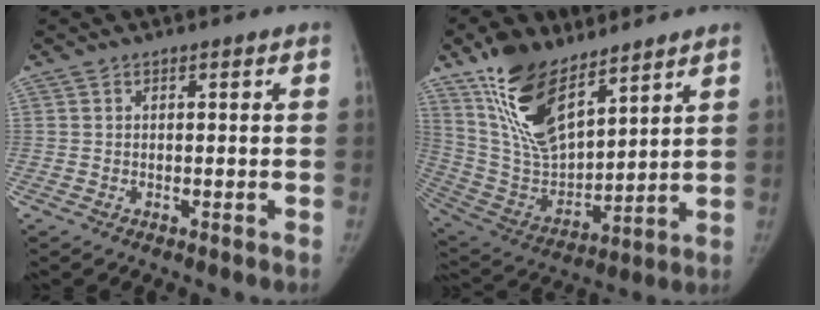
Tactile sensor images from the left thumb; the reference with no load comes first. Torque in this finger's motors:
{"motor_torque": [0.30, 0.28, 1.50, -1.27, 0.16]}